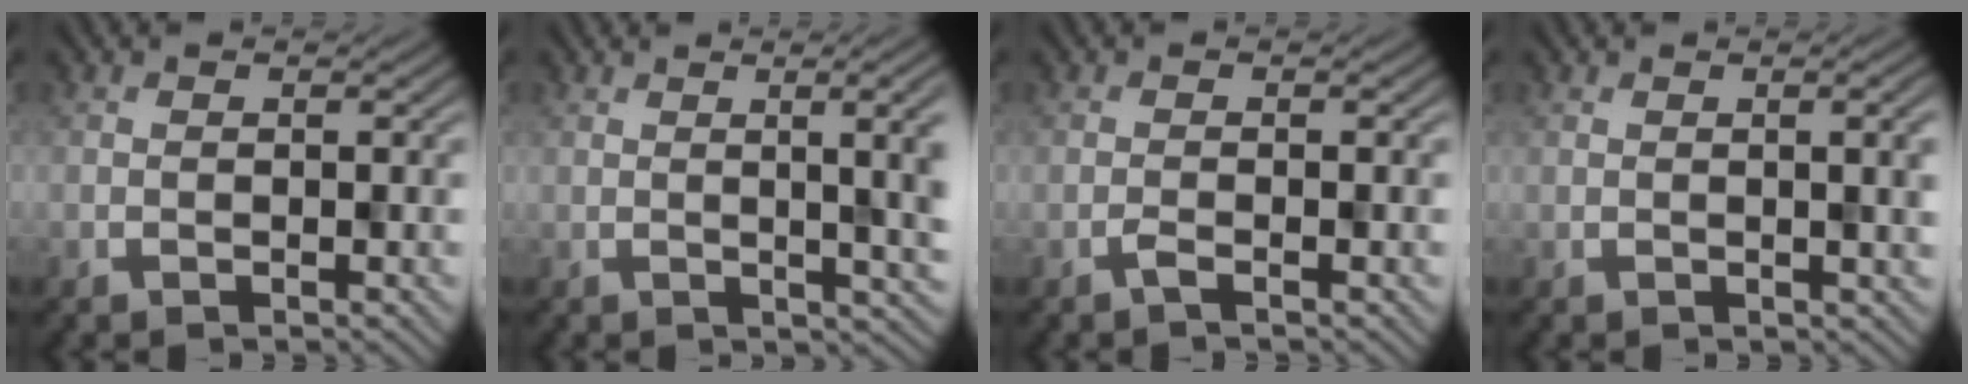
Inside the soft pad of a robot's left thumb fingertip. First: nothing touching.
{"total": 8.0, "force": [1.1, 2.7, 7.4], "torque": [-0.073, 0.008, 0.017]}
{"total": 0.7, "force": [-0.4, 0.0, 0.6], "torque": [-0.014, 0.002, -0.012]}
{"total": 3.4, "force": [0.6, 0.8, 3.2], "torque": [-0.041, 0.003, 0.011]}